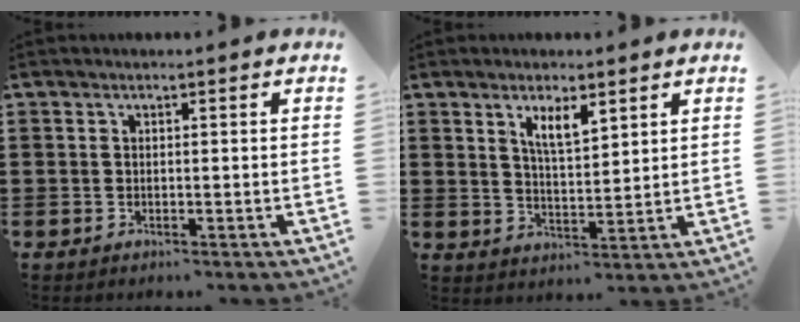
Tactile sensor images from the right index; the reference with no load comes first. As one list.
[{"total": 4.7, "force": [2.8, 1.4, 3.5], "torque": [-0.067, 0.001, 0.047]}]